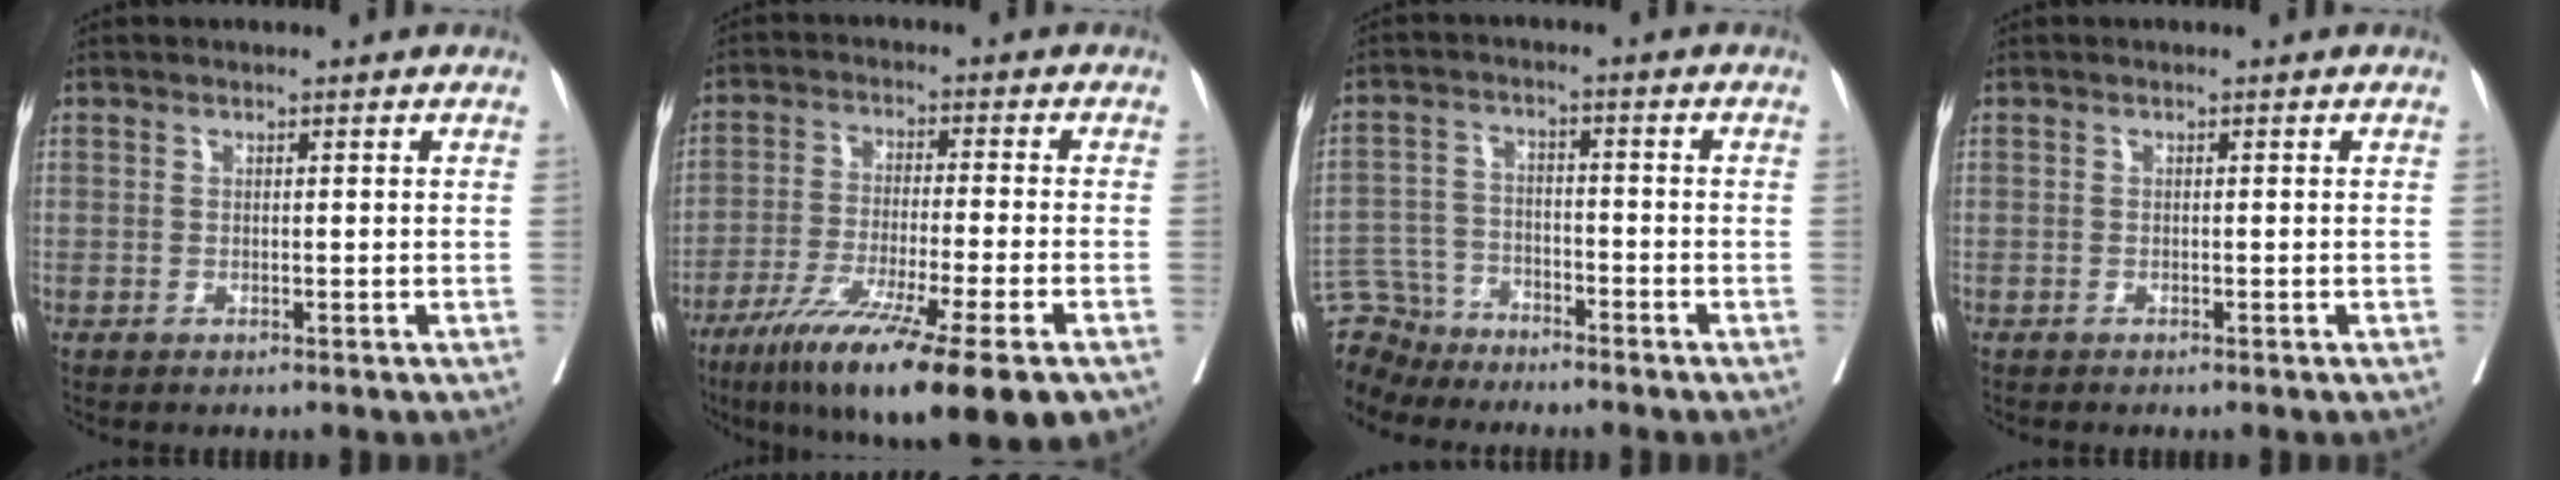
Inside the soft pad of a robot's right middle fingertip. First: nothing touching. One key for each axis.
{"total": 18.6, "fx": -11.9, "fy": 0.7, "fz": 14.3, "tx": -0.200, "ty": -0.051, "tz": -0.193}
{"total": 8.1, "fx": -7.6, "fy": 2.9, "fz": -0.2, "tx": -0.003, "ty": 0.012, "tz": -0.145}
{"total": 0.0}